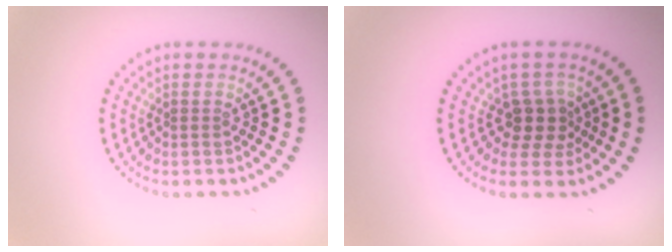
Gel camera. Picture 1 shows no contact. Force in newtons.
{"total": 2.8, "press": 2.2, "slide": 1.8}